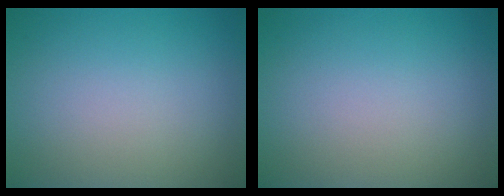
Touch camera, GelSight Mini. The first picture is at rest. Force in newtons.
{"total": 0.0}